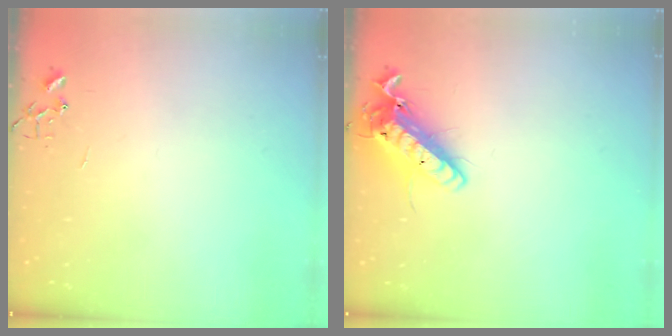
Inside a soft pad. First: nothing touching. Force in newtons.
{"total": 15.6, "press": 15.4, "slide": 2.8}